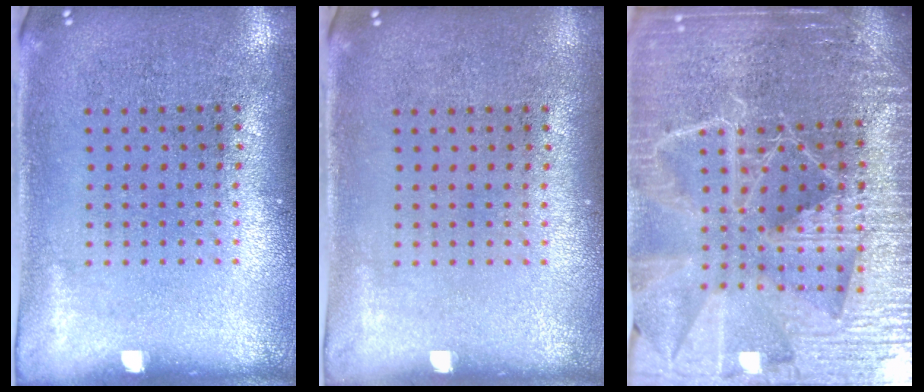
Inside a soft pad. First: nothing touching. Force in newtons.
{"total": 0.0}
{"total": 5.7, "press": 5.1, "slide": 2.6}